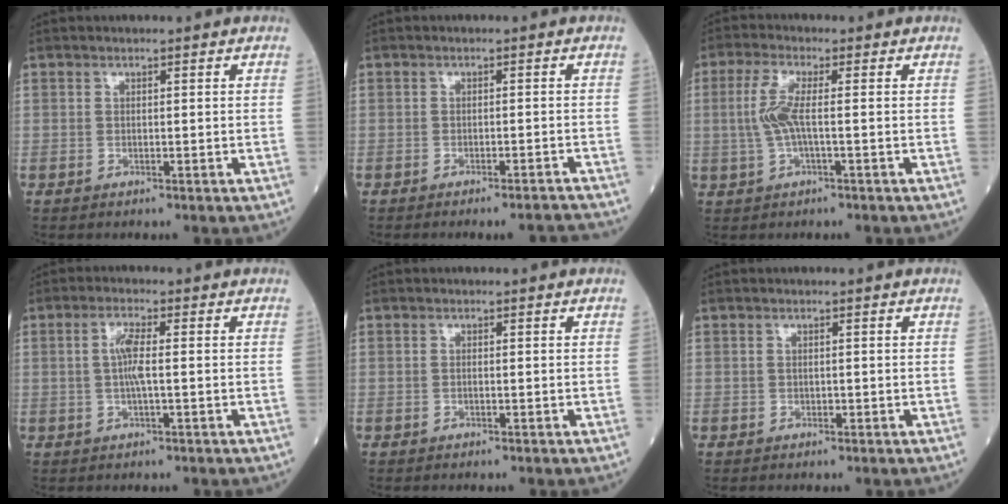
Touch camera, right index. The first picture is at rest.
{"total": 4.7, "force": [-4.5, -0.2, 1.1], "torque": [-0.002, -0.003, -0.057]}
{"total": 4.8, "force": [0.0, 0.7, 4.8], "torque": [-0.116, 0.004, -0.004]}
{"total": 3.6, "force": [0.0, 0.2, 3.6], "torque": [-0.076, 0.002, 0.000]}
{"total": 0.0}
{"total": 0.0}